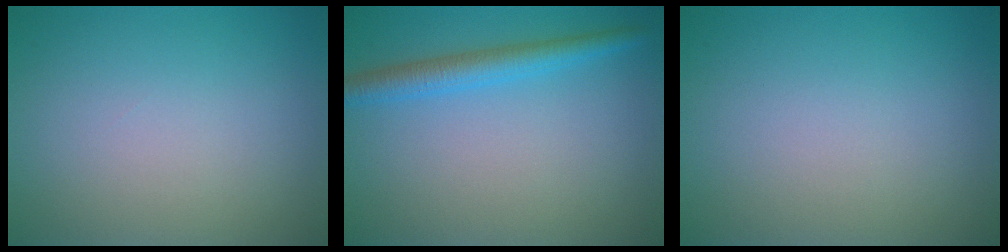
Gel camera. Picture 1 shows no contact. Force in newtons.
{"total": 3.0, "press": 3.0, "slide": 0.0}
{"total": 0.0}